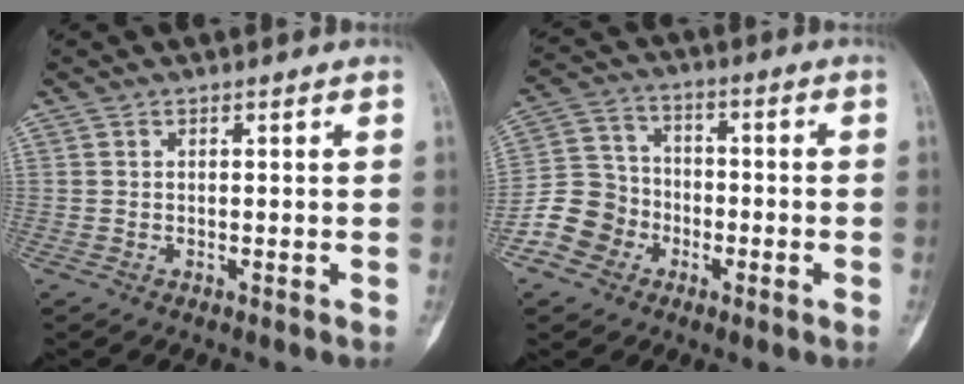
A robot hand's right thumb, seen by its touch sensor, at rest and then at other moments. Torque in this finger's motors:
{"motor_torque": [0.08, 0.38, 0.29, -0.49, 0.04]}